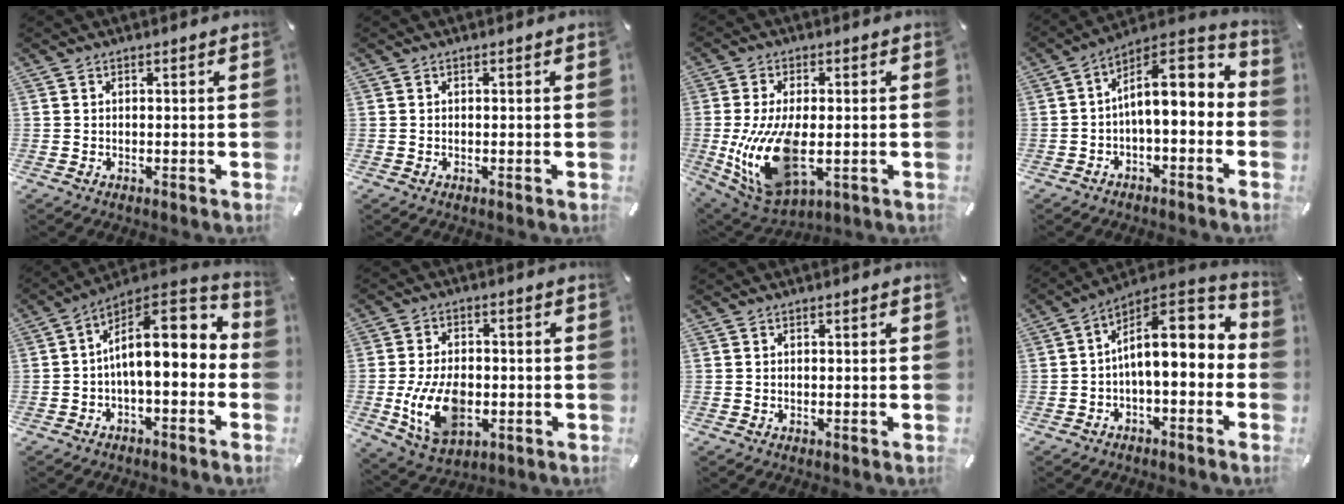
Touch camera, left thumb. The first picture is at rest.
{"total": 0.0}
{"total": 17.7, "force": [-2.2, 9.7, 14.6], "torque": [-0.312, -0.021, -0.027]}
{"total": 10.9, "force": [1.9, 5.3, 9.4], "torque": [-0.134, -0.020, 0.031]}
{"total": 14.3, "force": [2.2, 6.5, 12.5], "torque": [-0.184, -0.028, 0.034]}
{"total": 13.5, "force": [-2.8, 8.8, 9.9], "torque": [-0.199, -0.002, -0.048]}
{"total": 0.0}
{"total": 13.1, "force": [2.3, 6.2, 11.3], "torque": [-0.159, -0.025, 0.036]}